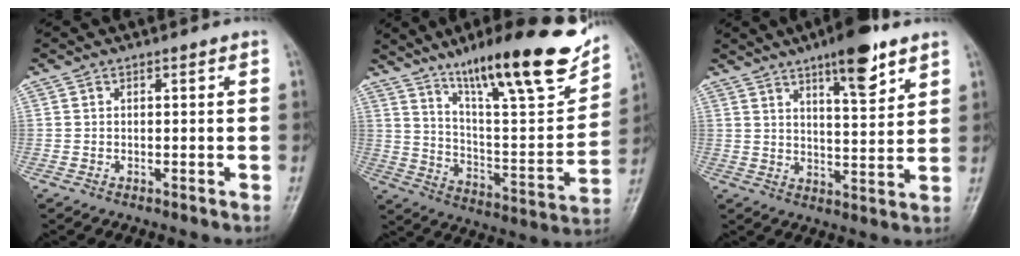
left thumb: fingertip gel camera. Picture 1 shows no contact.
{"total": 24.8, "force": [16.3, 5.3, 17.9], "torque": [-0.246, -0.063, 0.265]}
{"total": 10.9, "force": [6.9, 3.0, 8.0], "torque": [-0.101, -0.038, 0.104]}